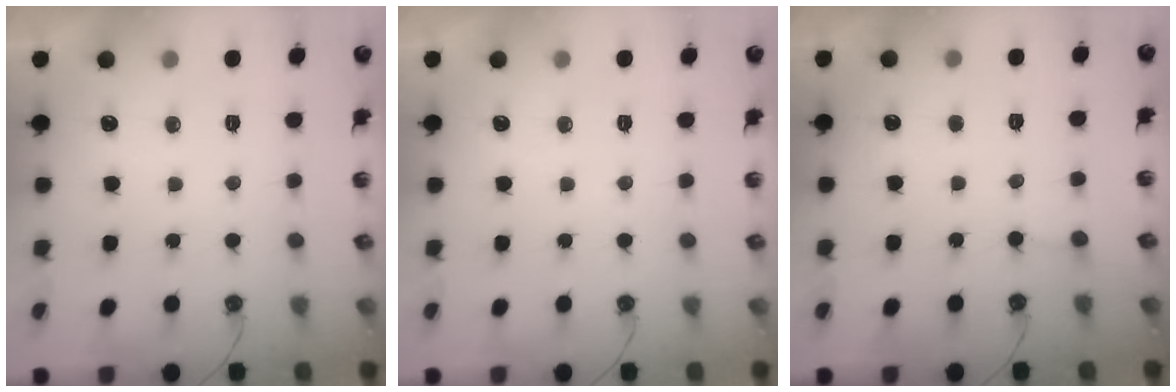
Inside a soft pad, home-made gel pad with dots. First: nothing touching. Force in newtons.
{"total": 0.0}
{"total": 1.4, "press": 1.4, "slide": 0.1}